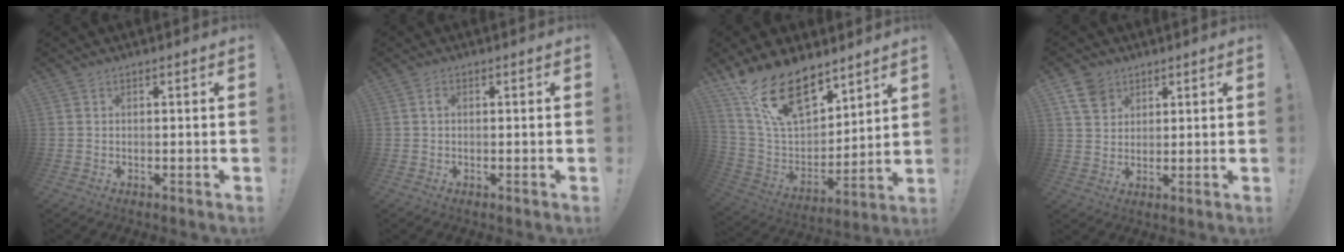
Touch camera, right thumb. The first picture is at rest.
{"total": 0.9, "force": [0.0, 0.6, 0.6], "torque": [-0.020, 0.007, 0.001]}
{"total": 21.0, "force": [14.1, 10.4, 11.5], "torque": [-0.212, -0.091, 0.261]}
{"total": 7.3, "force": [4.4, 5.2, 2.6], "torque": [-0.039, -0.020, 0.087]}